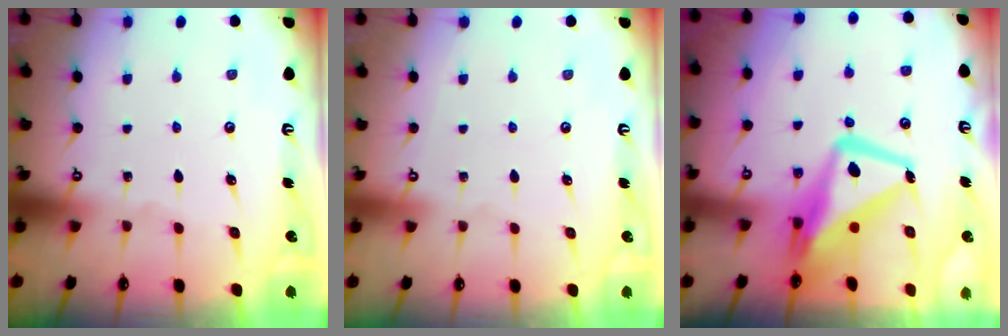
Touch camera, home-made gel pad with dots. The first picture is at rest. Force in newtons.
{"total": 4.0, "press": 4.0, "slide": 0.2}
{"total": 14.9, "press": 14.8, "slide": 1.8}